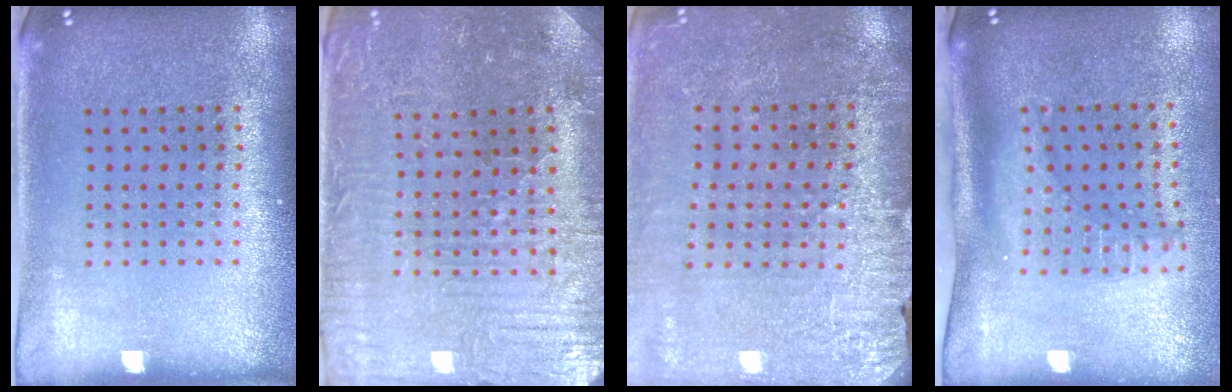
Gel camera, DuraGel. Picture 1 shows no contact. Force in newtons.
{"total": 2.3, "press": 2.2, "slide": 0.4}
{"total": 2.9, "press": 2.9, "slide": 0.3}
{"total": 2.2, "press": 1.7, "slide": 1.5}